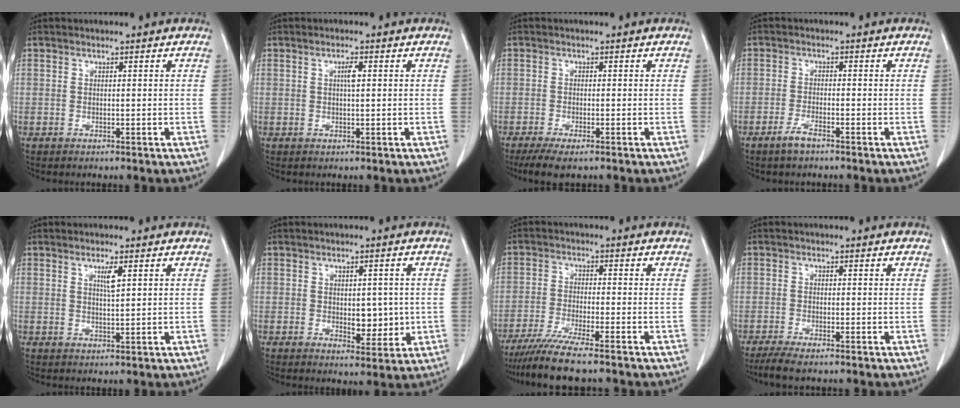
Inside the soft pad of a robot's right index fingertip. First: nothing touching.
{"total": 1.7, "force": [0.4, 0.2, 1.6], "torque": [-0.029, 0.003, 0.005]}
{"total": 4.8, "force": [-3.4, 0.9, 3.2], "torque": [-0.054, -0.011, -0.054]}
{"total": 2.8, "force": [-2.1, 0.4, 1.8], "torque": [-0.042, -0.002, -0.041]}
{"total": 2.3, "force": [1.0, 0.1, 2.0], "torque": [-0.040, -0.003, 0.019]}
{"total": 4.9, "force": [-0.1, 2.6, 4.1], "torque": [-0.048, -0.006, 0.007]}
{"total": 8.2, "force": [-6.7, -0.6, 4.6], "torque": [-0.071, -0.025, -0.114]}
{"total": 3.8, "force": [-2.9, 0.4, 2.4], "torque": [-0.041, -0.008, -0.051]}